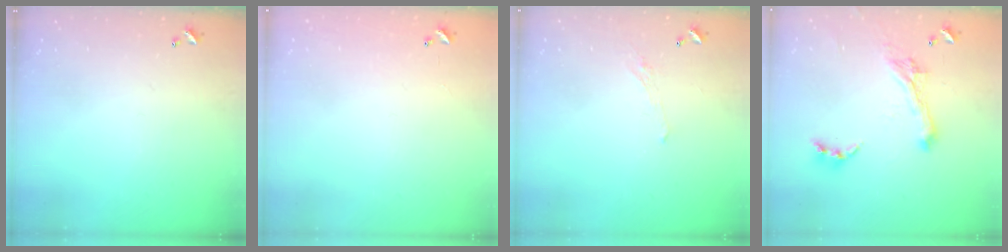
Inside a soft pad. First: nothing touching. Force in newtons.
{"total": 8.7, "press": 8.7, "slide": 0.6}
{"total": 1.8, "press": 1.7, "slide": 0.7}
{"total": 3.2, "press": 3.0, "slide": 1.3}